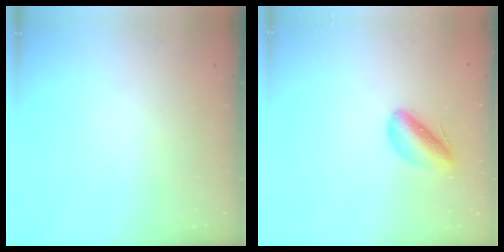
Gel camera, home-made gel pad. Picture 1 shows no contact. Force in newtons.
{"total": 6.3, "press": 6.1, "slide": 1.8}